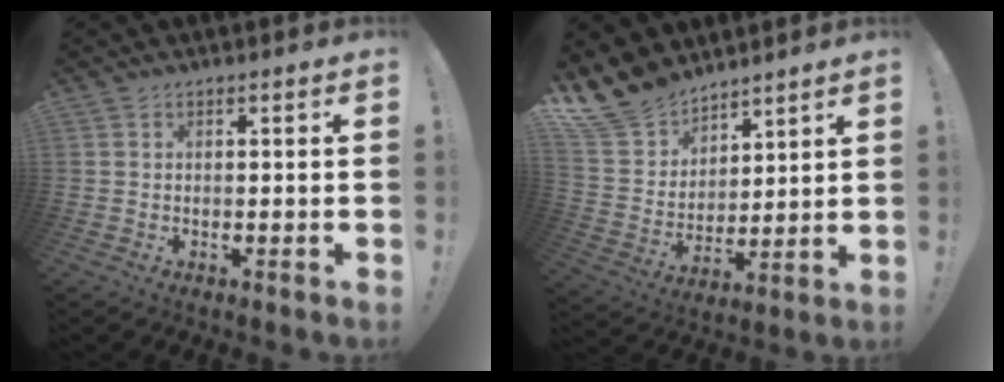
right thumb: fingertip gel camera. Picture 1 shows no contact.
{"total": 13.5, "force": [11.2, 7.1, 2.6], "torque": [-0.077, -0.086, 0.219]}